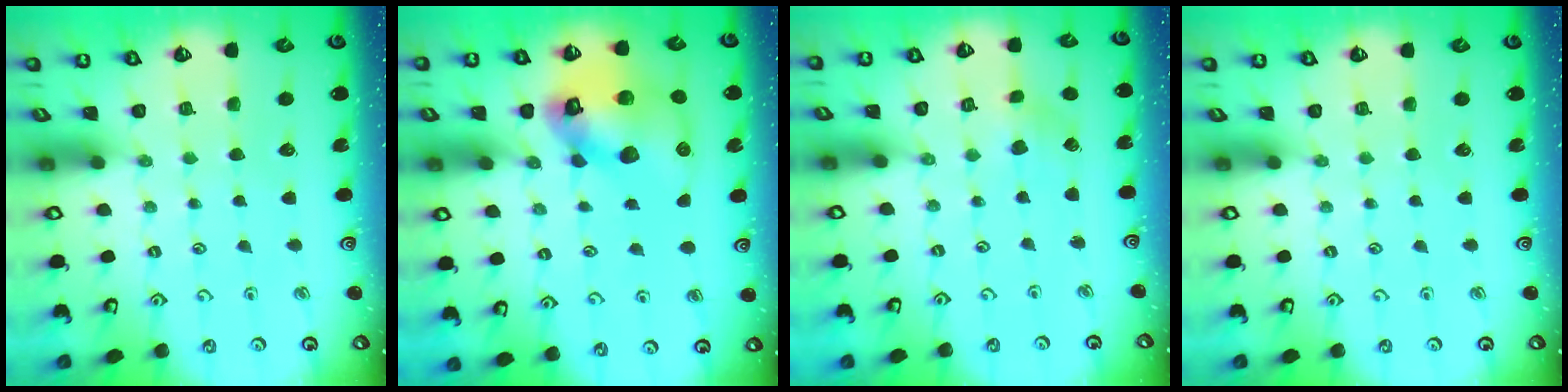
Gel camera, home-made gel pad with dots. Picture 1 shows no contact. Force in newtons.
{"total": 17.4, "press": 17.2, "slide": 2.5}
{"total": 3.8, "press": 3.8, "slide": 0.4}
{"total": 0.0}